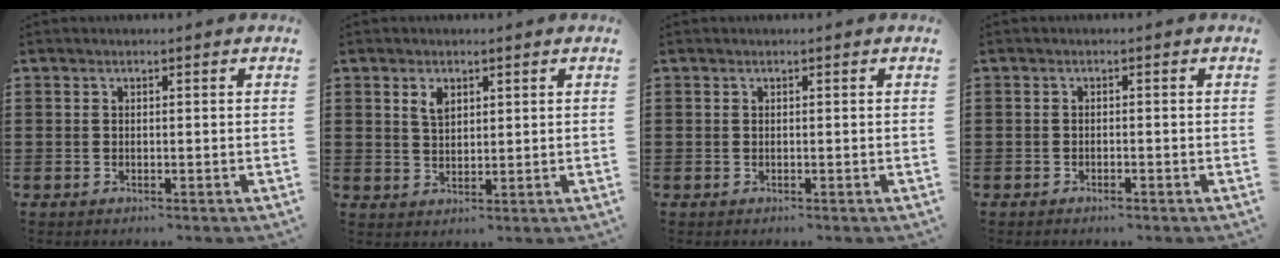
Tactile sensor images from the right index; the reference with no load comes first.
{"total": 2.6, "force": [1.4, 1.4, 1.6], "torque": [-0.037, 0.004, 0.026]}
{"total": 0.0}
{"total": 0.7, "force": [-0.6, 0.1, 0.3], "torque": [-0.008, -0.004, -0.012]}